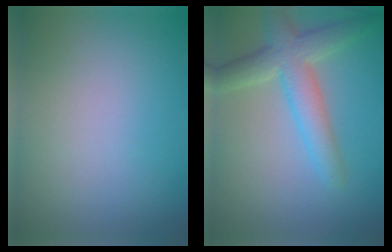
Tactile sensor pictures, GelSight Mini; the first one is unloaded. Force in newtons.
{"total": 4.8, "press": 4.8, "slide": 0.2}